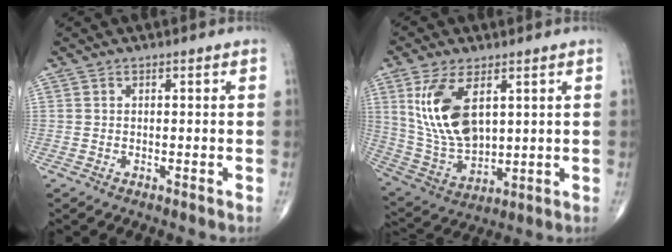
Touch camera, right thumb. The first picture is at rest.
{"total": 14.5, "force": [4.8, 7.6, 11.5], "torque": [-0.221, -0.021, 0.109]}